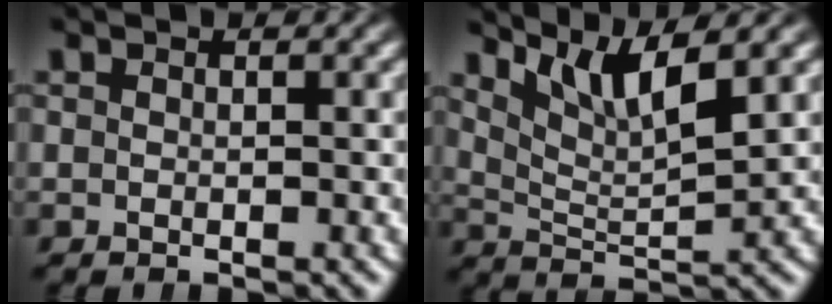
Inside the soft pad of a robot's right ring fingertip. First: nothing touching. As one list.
[{"total": 5.1, "force": [3.2, 1.8, 3.5], "torque": [-0.071, -0.011, 0.062]}]